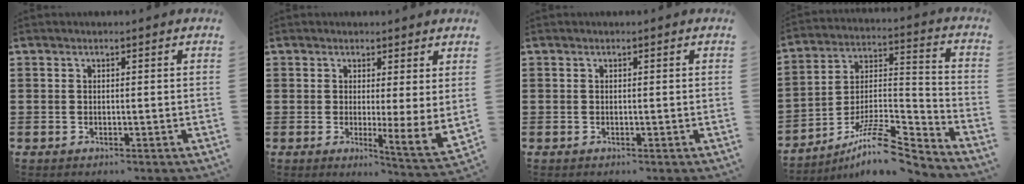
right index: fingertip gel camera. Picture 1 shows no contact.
{"total": 4.5, "force": [1.6, 0.6, 4.1], "torque": [-0.062, -0.032, 0.029]}
{"total": 0.0}
{"total": 11.3, "force": [-8.9, 2.6, 6.5], "torque": [-0.109, 0.022, -0.168]}